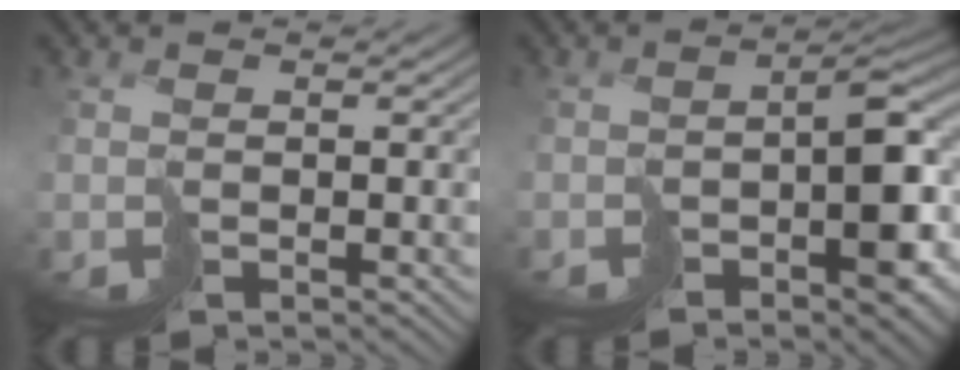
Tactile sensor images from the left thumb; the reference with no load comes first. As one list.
[{"total": 7.7, "force": [-3.3, 2.9, 6.3], "torque": [-0.080, -0.012, -0.047]}]